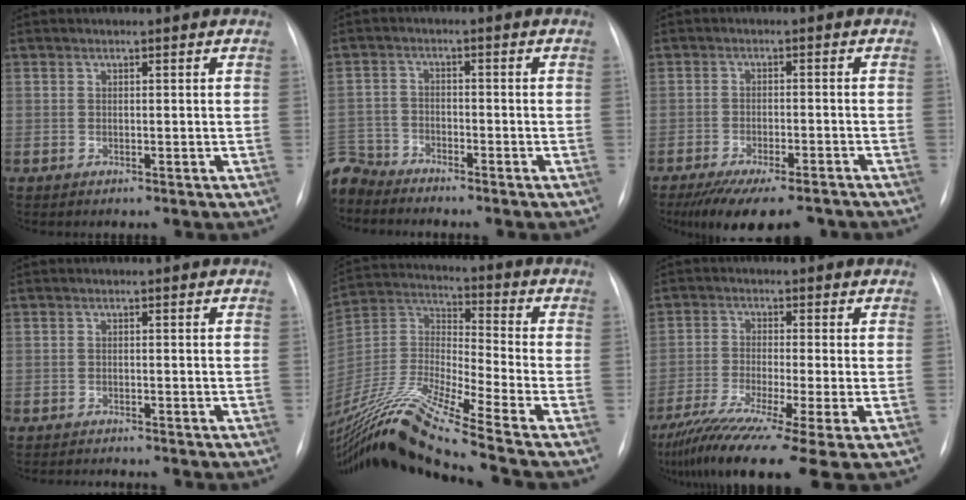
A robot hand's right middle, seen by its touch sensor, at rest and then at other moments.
{"total": 6.4, "force": [-6.2, 1.5, -0.2], "torque": [0.002, -0.004, -0.127]}
{"total": 12.7, "force": [-10.2, 3.1, 6.8], "torque": [-0.110, -0.015, -0.145]}
{"total": 2.6, "force": [-2.5, -0.3, 0.5], "torque": [-0.007, -0.009, -0.038]}
{"total": 20.7, "force": [-16.0, -1.2, 13.0], "torque": [-0.305, -0.023, -0.304]}
{"total": 13.1, "force": [-8.6, -0.4, 9.9], "torque": [-0.176, -0.041, -0.144]}